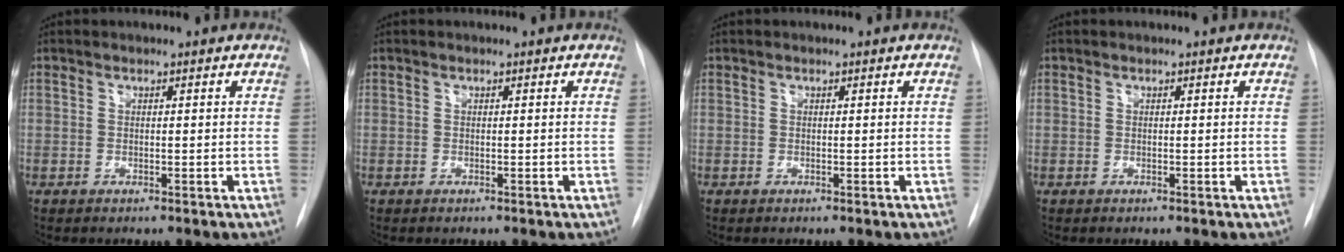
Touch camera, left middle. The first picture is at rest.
{"total": 0.0}
{"total": 0.0}
{"total": 0.0}